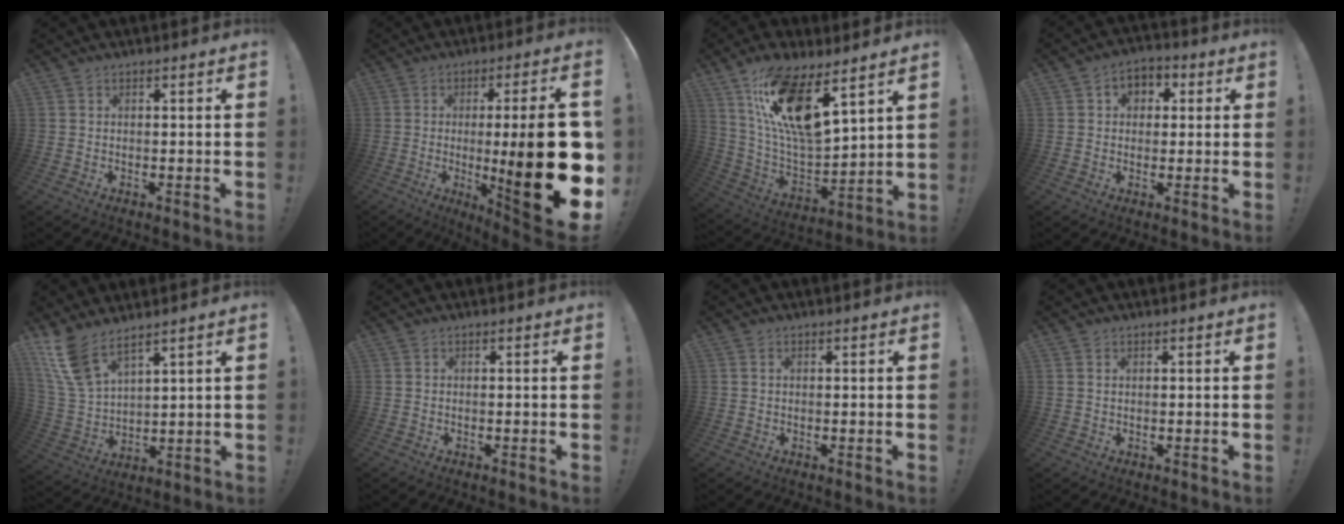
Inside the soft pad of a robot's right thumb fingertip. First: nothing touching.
{"total": 26.9, "force": [-1.8, 5.2, 26.3], "torque": [-0.382, -0.017, -0.013]}
{"total": 17.8, "force": [11.0, 5.5, 12.9], "torque": [-0.251, -0.067, 0.190]}
{"total": 5.3, "force": [0.7, 4.6, 2.5], "torque": [-0.035, 0.007, 0.013]}
{"total": 11.5, "force": [8.5, 4.2, 6.6], "torque": [-0.149, -0.039, 0.168]}
{"total": 0.0}
{"total": 0.6, "force": [0.3, 0.5, 0.3], "torque": [-0.010, 0.004, 0.006]}
{"total": 0.8, "force": [0.5, 0.6, 0.3], "torque": [-0.005, 0.000, 0.010]}